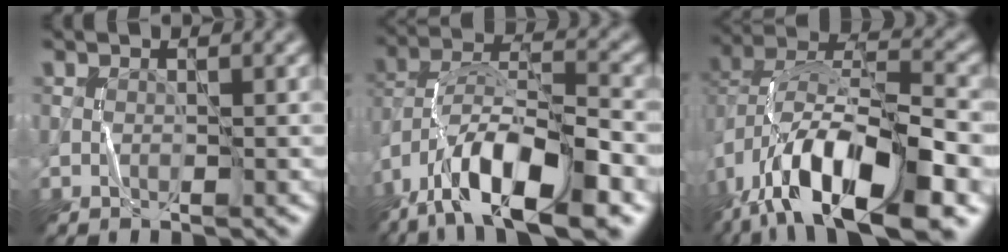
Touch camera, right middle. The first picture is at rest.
{"total": 13.5, "force": [-8.5, 4.5, 9.5], "torque": [-0.171, 0.007, -0.155]}
{"total": 15.6, "force": [-8.1, 6.7, 11.4], "torque": [-0.211, 0.000, -0.147]}